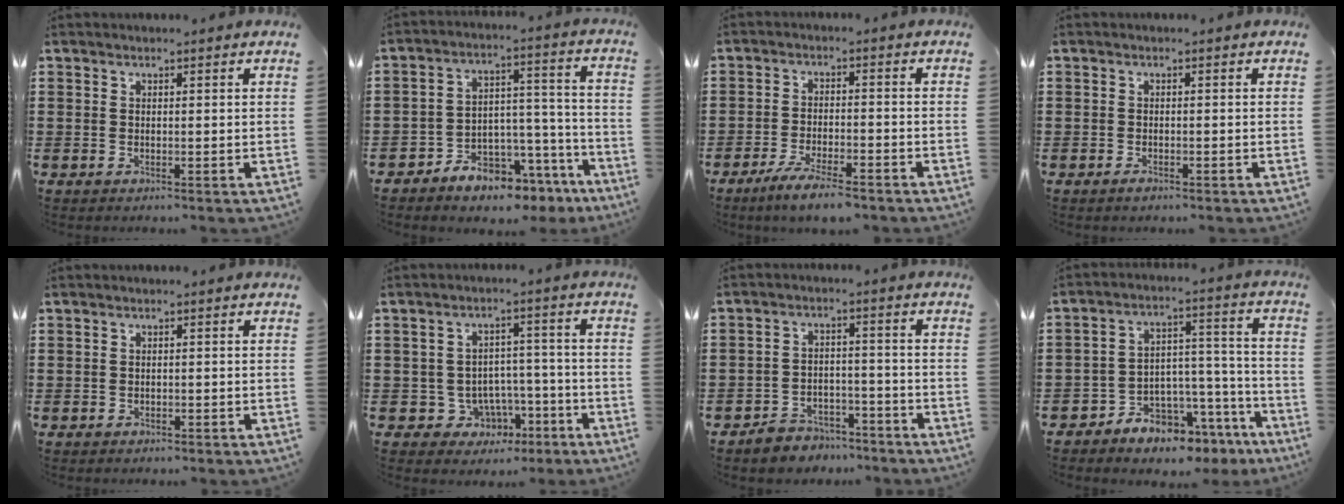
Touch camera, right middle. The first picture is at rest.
{"total": 5.9, "force": [-5.6, 1.9, 0.3], "torque": [-0.005, 0.013, -0.109]}
{"total": 5.2, "force": [-4.6, 0.4, 2.4], "torque": [-0.059, -0.007, -0.091]}
{"total": 1.0, "force": [-0.8, 0.4, 0.3], "torque": [-0.008, -0.003, -0.016]}
{"total": 0.8, "force": [-0.7, 0.4, 0.0], "torque": [-0.003, 0.001, -0.017]}
{"total": 5.6, "force": [-2.8, 4.7, 1.2], "torque": [-0.036, 0.018, -0.046]}
{"total": 4.4, "force": [-4.3, 1.1, 0.1], "torque": [-0.004, 0.012, -0.088]}
{"total": 5.9, "force": [-5.6, 2.0, -0.2], "torque": [0.003, 0.005, -0.108]}